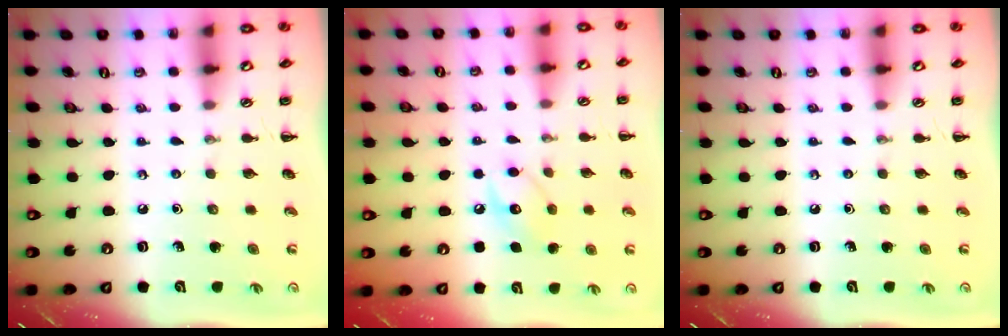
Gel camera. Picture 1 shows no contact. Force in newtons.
{"total": 8.9, "press": 8.9, "slide": 1.0}
{"total": 0.0}